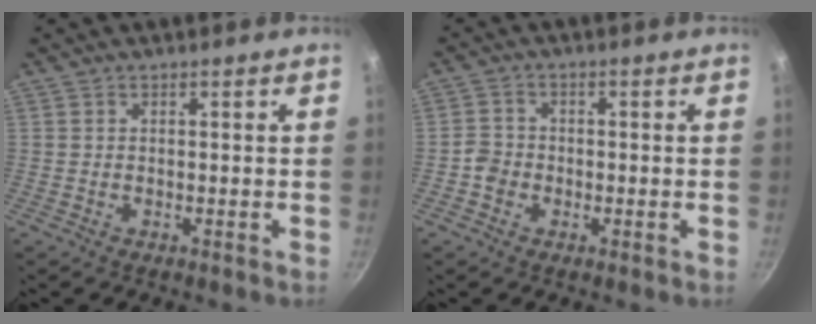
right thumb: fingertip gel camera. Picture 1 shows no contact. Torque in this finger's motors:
{"motor_torque": [0.85, 0.59, -0.21, -0.01, 0.15]}